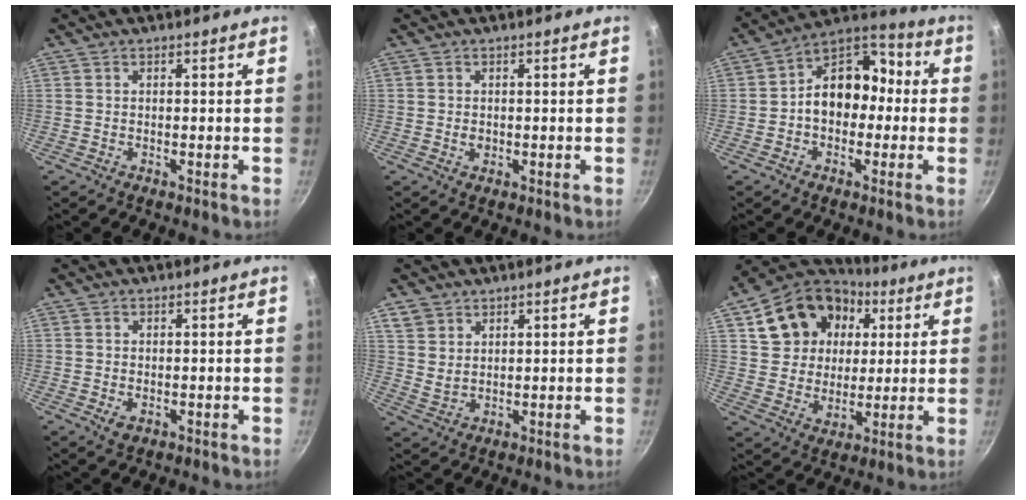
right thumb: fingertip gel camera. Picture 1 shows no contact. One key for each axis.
{"total": 1.4, "fx": -0.1, "fy": 1.1, "fz": 0.8, "tx": -0.011, "ty": -0.003, "tz": -0.003}
{"total": 13.7, "fx": -0.6, "fy": 10.4, "fz": 8.9, "tx": -0.079, "ty": 0.055, "tz": -0.030}
{"total": 2.1, "fx": -0.3, "fy": 1.6, "fz": 1.3, "tx": -0.020, "ty": -0.006, "tz": -0.004}
{"total": 4.5, "fx": 2.8, "fy": 3.2, "fz": 1.5, "tx": -0.016, "ty": -0.012, "tz": 0.057}
{"total": 18.5, "fx": 6.0, "fy": 14.9, "fz": 9.3, "tx": -0.146, "ty": 0.016, "tz": 0.104}